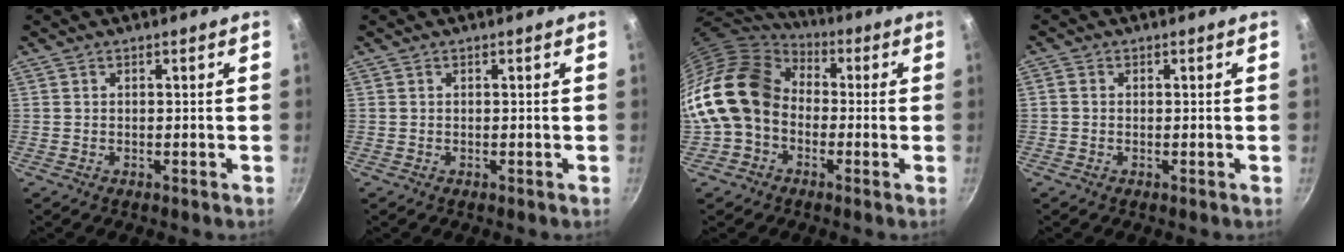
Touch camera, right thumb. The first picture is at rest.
{"total": 0.0}
{"total": 16.8, "force": [-1.7, 13.3, 10.1], "torque": [-0.169, 0.046, -0.048]}
{"total": 1.0, "force": [-0.1, 0.9, 0.5], "torque": [-0.009, 0.004, -0.005]}